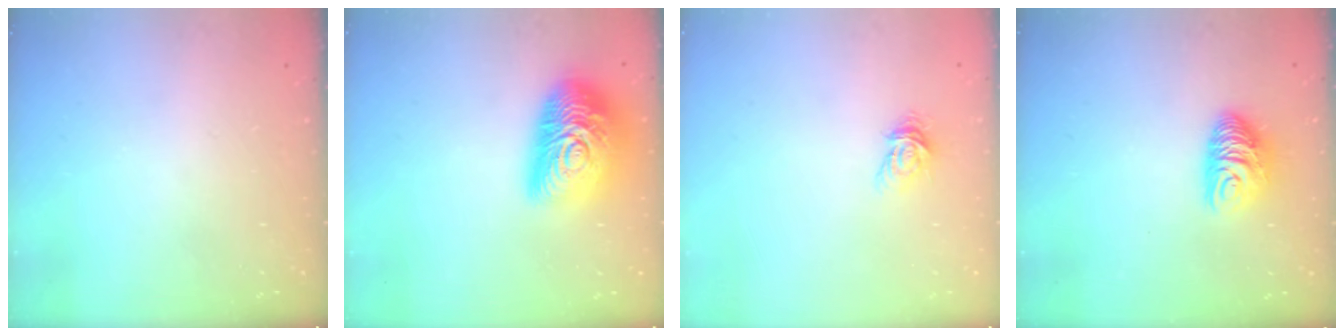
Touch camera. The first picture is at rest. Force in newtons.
{"total": 21.0, "press": 21.0, "slide": 0.9}
{"total": 5.5, "press": 5.5, "slide": 0.4}
{"total": 8.4, "press": 8.4, "slide": 0.8}